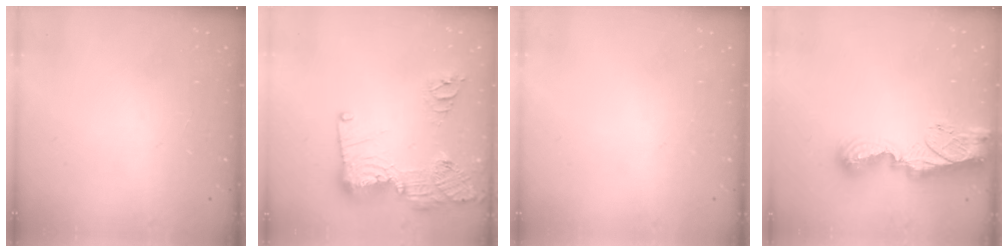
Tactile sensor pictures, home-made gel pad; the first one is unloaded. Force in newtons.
{"total": 18.4, "press": 18.3, "slide": 1.7}
{"total": 0.0}
{"total": 11.3, "press": 11.2, "slide": 1.0}